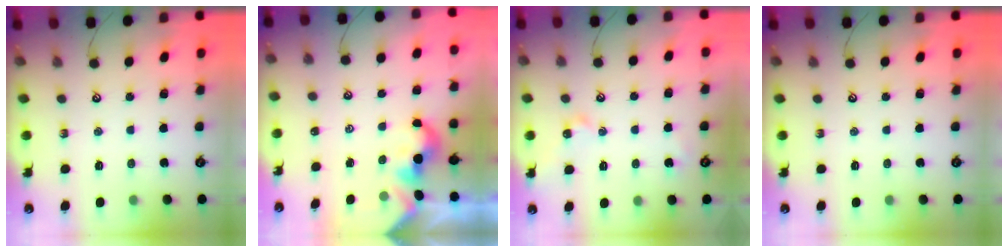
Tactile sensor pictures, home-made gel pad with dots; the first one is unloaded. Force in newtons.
{"total": 2.2, "press": 2.1, "slide": 0.4}
{"total": 2.8, "press": 2.8, "slide": 0.5}
{"total": 0.0}